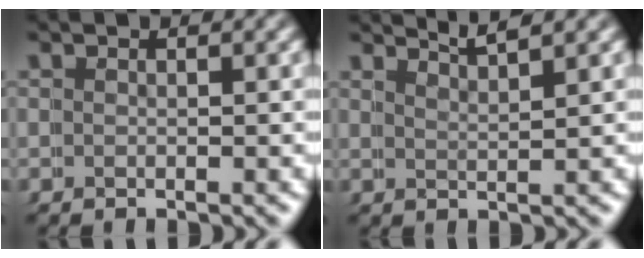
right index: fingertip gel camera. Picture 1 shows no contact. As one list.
[{"total": 3.3, "force": [3.0, -1.0, 0.8], "torque": [-0.012, 0.005, 0.052]}]